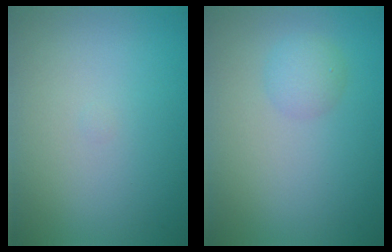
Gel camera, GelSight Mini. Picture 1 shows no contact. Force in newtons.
{"total": 1.7, "press": 1.7, "slide": 0.0}